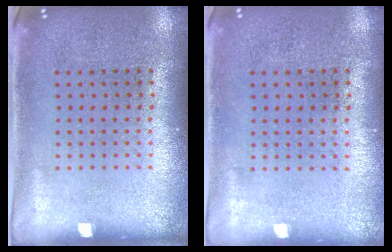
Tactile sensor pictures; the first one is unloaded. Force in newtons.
{"total": 0.0}